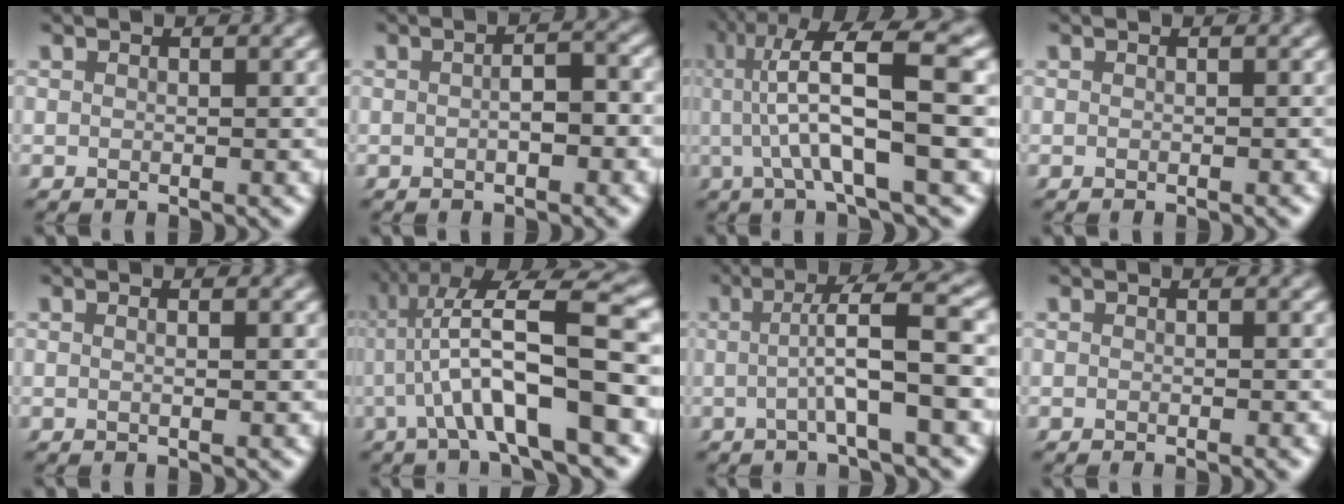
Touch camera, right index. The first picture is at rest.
{"total": 2.4, "force": [-0.6, 1.2, 2.0], "torque": [-0.024, -0.001, -0.010]}
{"total": 9.5, "force": [2.1, 2.6, 8.9], "torque": [-0.142, 0.021, 0.023]}
{"total": 0.0}
{"total": 0.6, "force": [-0.1, -0.1, 0.6], "torque": [-0.009, 0.002, -0.004]}
{"total": 11.2, "force": [0.5, 4.2, 10.3], "torque": [-0.162, 0.019, 0.005]}
{"total": 5.2, "force": [0.0, 0.4, 5.2], "torque": [-0.071, 0.019, -0.005]}
{"total": 0.6, "force": [-0.4, -0.2, 0.4], "torque": [-0.003, 0.004, -0.009]}